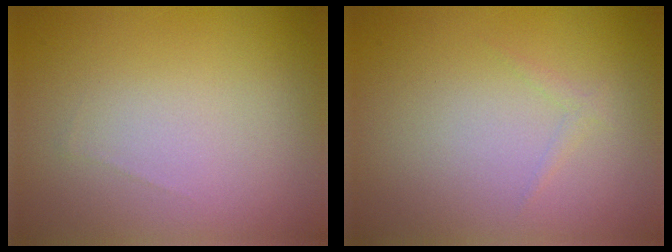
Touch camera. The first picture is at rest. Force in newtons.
{"total": 0.6, "press": 0.6, "slide": 0.0}